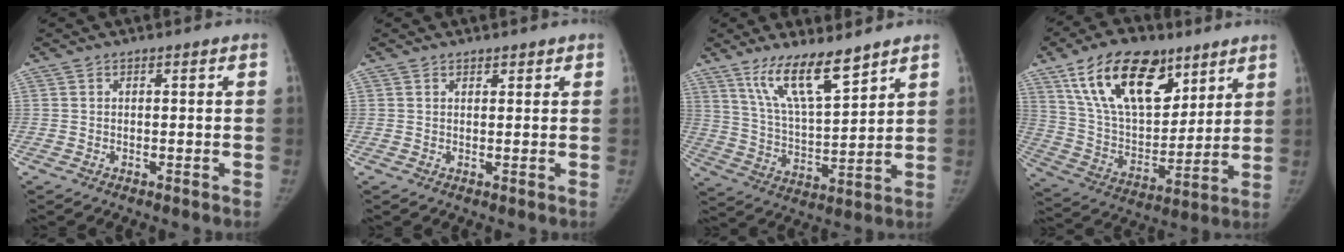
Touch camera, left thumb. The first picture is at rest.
{"total": 1.3, "force": [1.1, 0.7, 0.3], "torque": [0.006, -0.006, 0.014]}
{"total": 12.6, "force": [9.0, 2.9, 8.3], "torque": [-0.136, -0.058, 0.178]}
{"total": 22.8, "force": [13.0, 12.1, 14.3], "torque": [-0.216, -0.042, 0.236]}